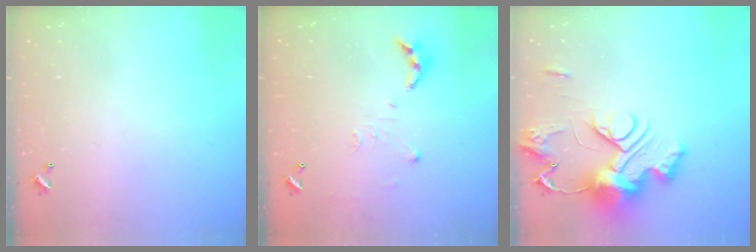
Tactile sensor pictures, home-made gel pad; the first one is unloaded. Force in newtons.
{"total": 7.0, "press": 7.0, "slide": 0.5}
{"total": 18.2, "press": 18.1, "slide": 0.9}